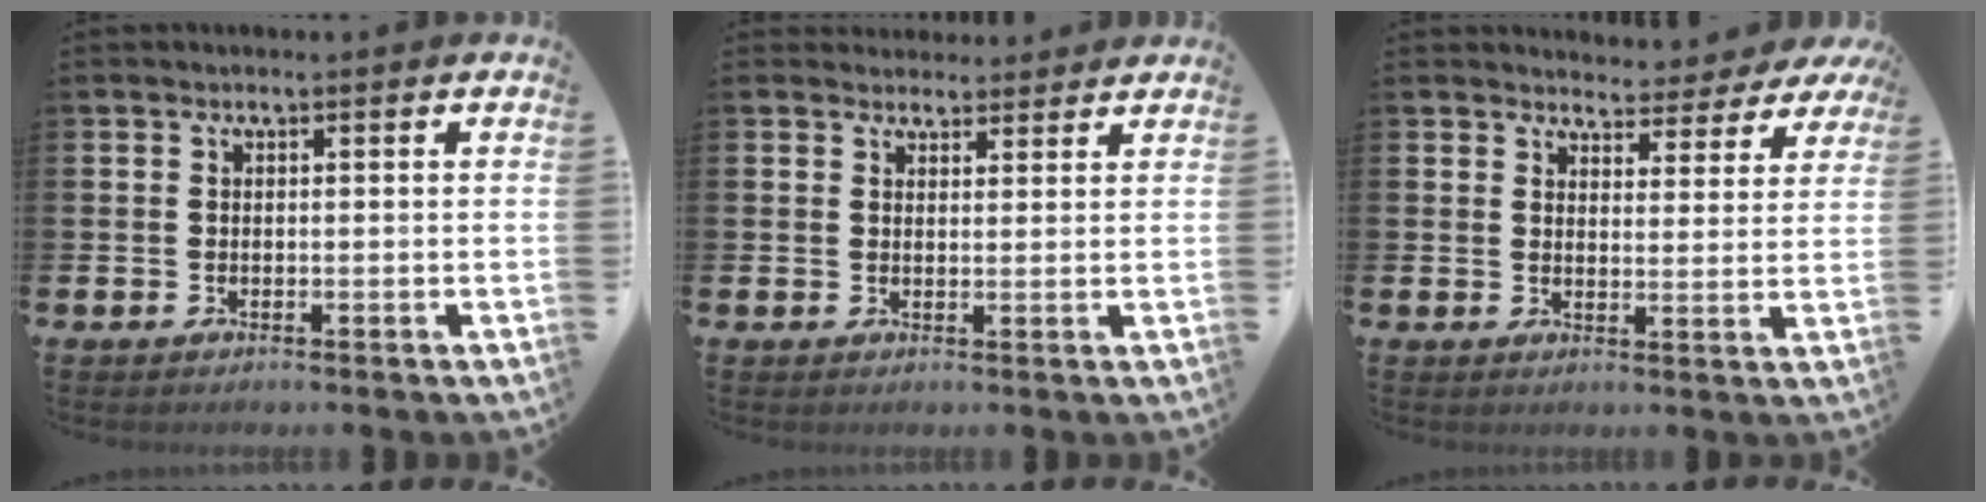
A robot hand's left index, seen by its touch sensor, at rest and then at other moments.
{"total": 2.9, "force": [2.7, 0.9, -0.3], "torque": [0.008, -0.012, 0.048]}
{"total": 3.9, "force": [3.8, 1.2, 0.0], "torque": [-0.006, -0.030, 0.063]}